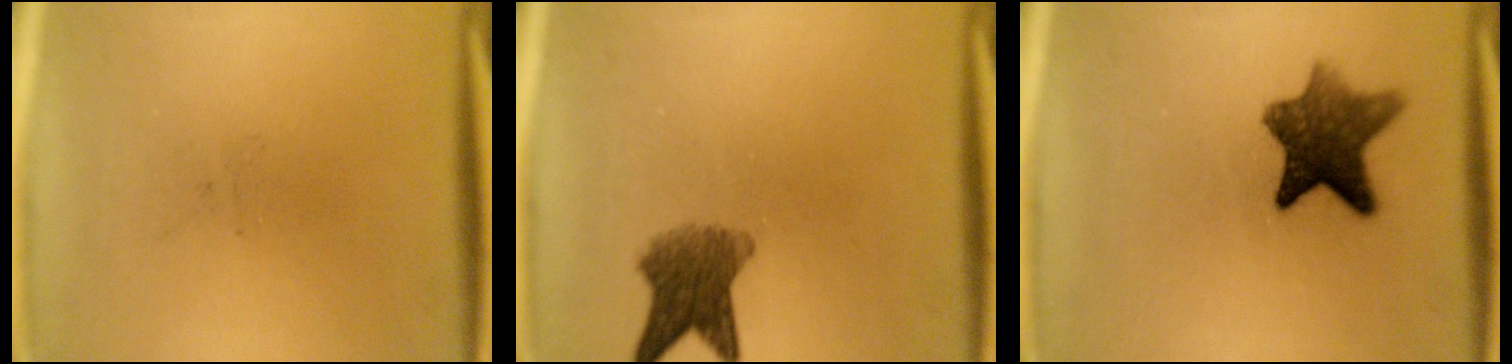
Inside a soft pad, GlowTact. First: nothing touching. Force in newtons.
{"total": 6.0}
{"total": 9.0}